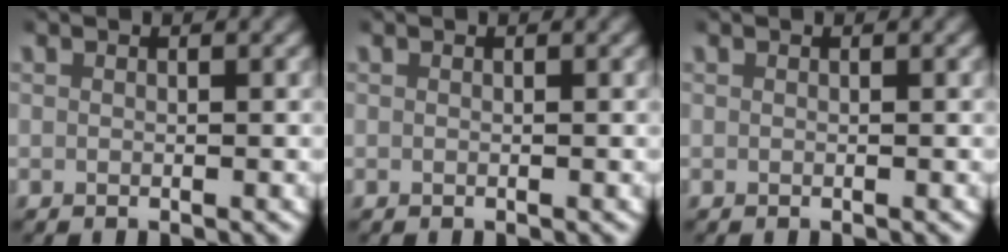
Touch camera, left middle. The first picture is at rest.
{"total": 0.0}
{"total": 0.0}